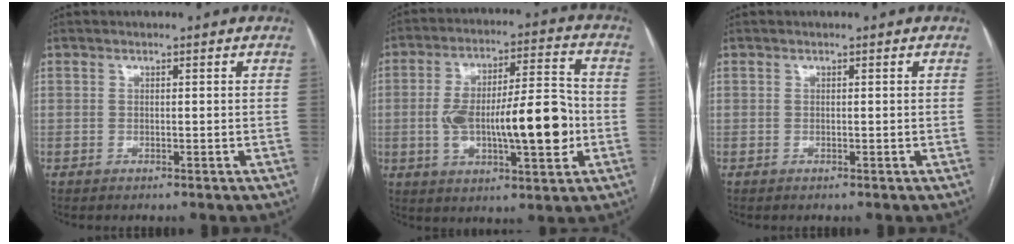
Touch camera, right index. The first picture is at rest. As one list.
[{"total": 16.7, "force": [-2.3, 4.5, 15.9], "torque": [-0.270, 0.021, -0.029]}, {"total": 0.0}]